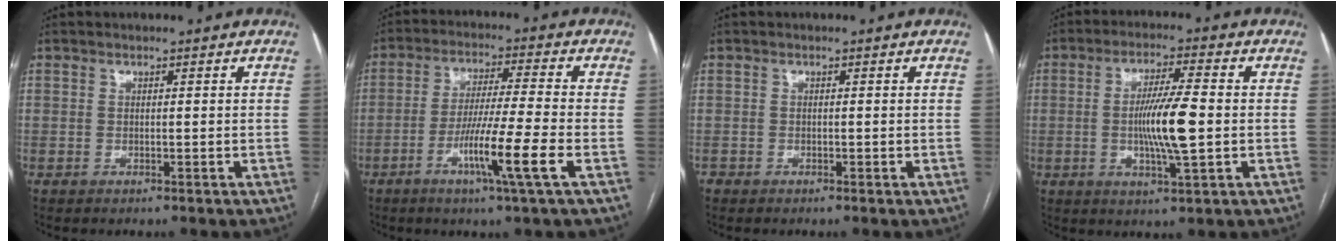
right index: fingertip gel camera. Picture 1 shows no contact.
{"total": 10.1, "force": [-4.1, -1.4, 9.1], "torque": [-0.168, -0.017, -0.079]}
{"total": 0.8, "force": [-0.4, 0.7, -0.1], "torque": [0.003, 0.005, -0.012]}
{"total": 9.1, "force": [-0.8, 0.5, 9.1], "torque": [-0.168, -0.003, -0.018]}